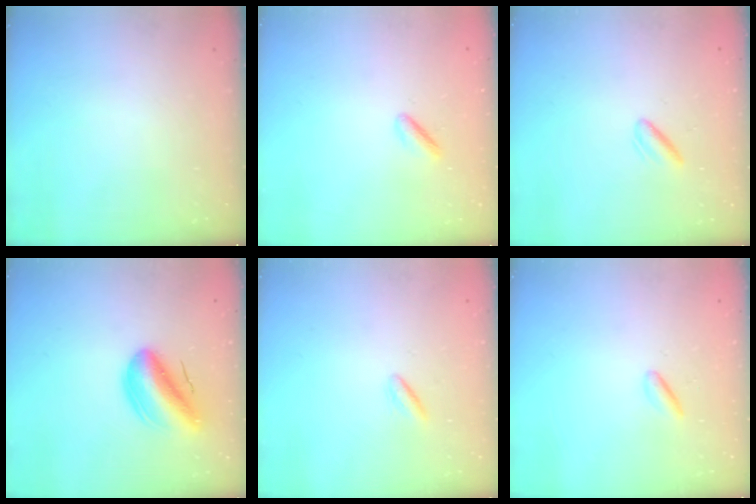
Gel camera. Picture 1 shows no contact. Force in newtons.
{"total": 1.5, "press": 1.2, "slide": 0.8}
{"total": 3.0, "press": 2.7, "slide": 1.3}
{"total": 11.6, "press": 11.2, "slide": 3.1}
{"total": 0.9, "press": 0.7, "slide": 0.6}
{"total": 1.6, "press": 1.5, "slide": 0.7}